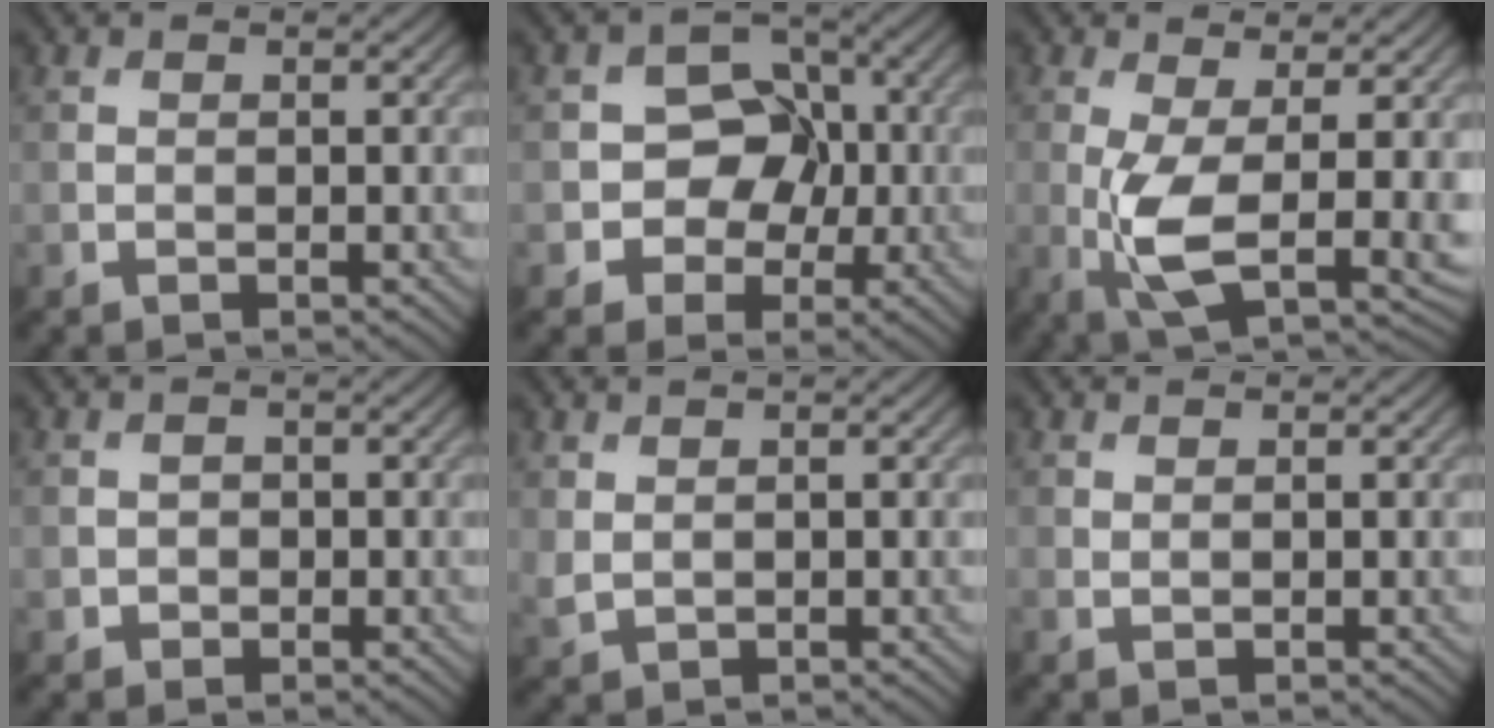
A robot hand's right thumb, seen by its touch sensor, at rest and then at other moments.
{"total": 6.9, "force": [-1.3, 5.9, 3.4], "torque": [-0.037, 0.003, -0.046]}
{"total": 7.7, "force": [-0.3, 2.6, 7.2], "torque": [-0.157, -0.012, -0.003]}
{"total": 1.4, "force": [-0.3, 1.3, 0.3], "torque": [-0.007, -0.006, -0.006]}
{"total": 1.6, "force": [0.8, 0.9, 1.0], "torque": [-0.031, -0.003, 0.023]}
{"total": 0.5, "force": [0.4, 0.1, 0.2], "torque": [-0.006, 0.000, 0.010]}